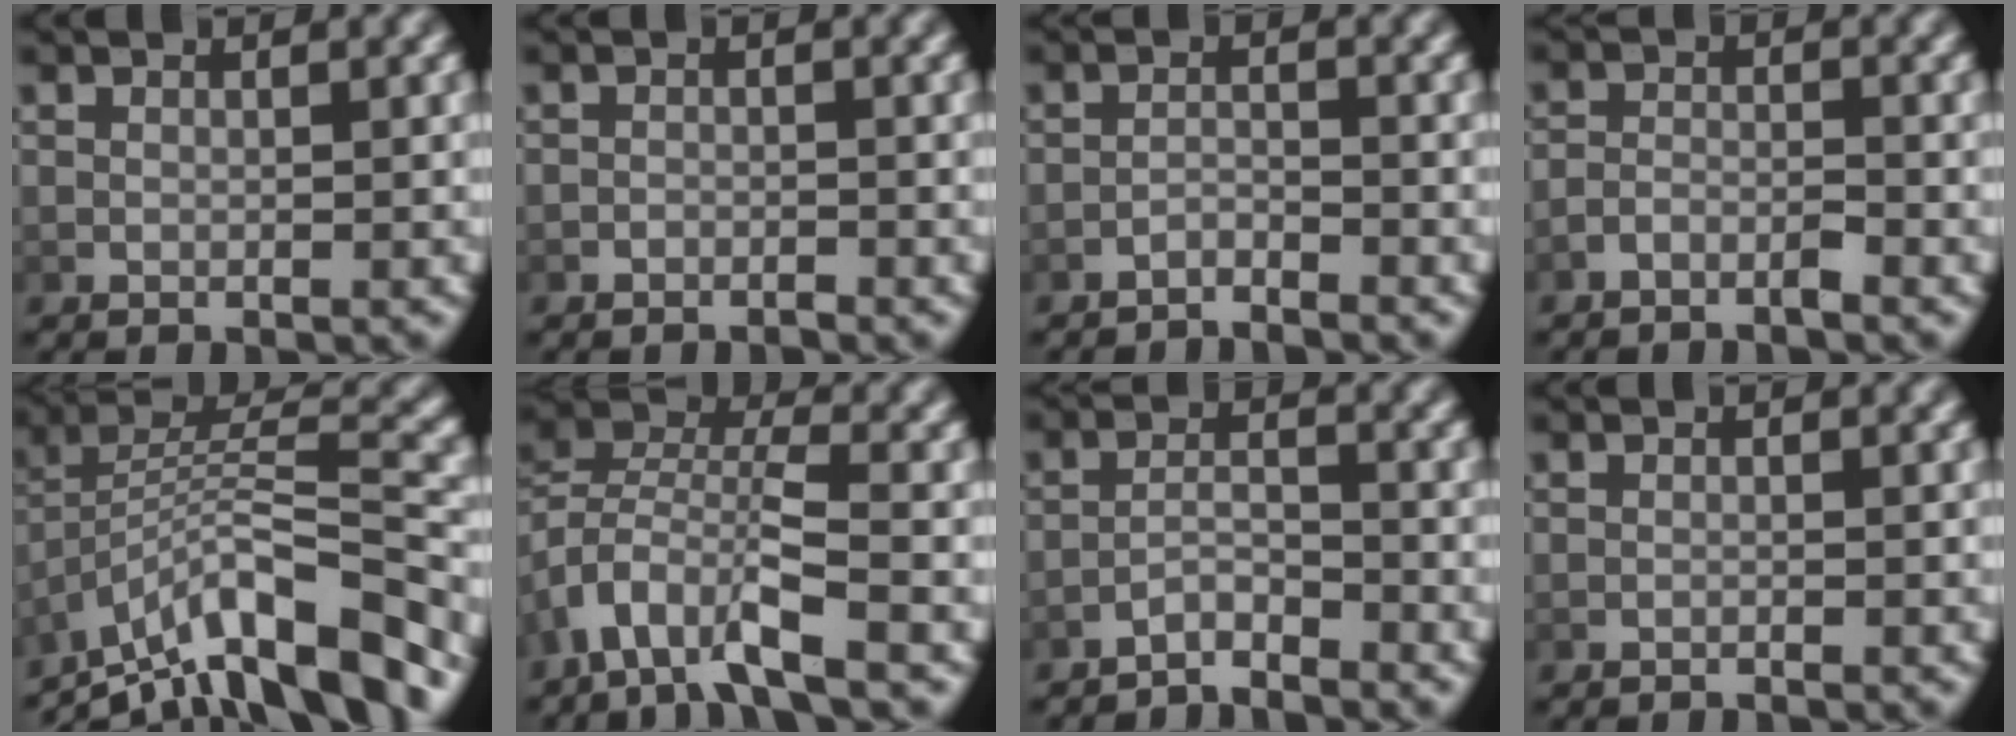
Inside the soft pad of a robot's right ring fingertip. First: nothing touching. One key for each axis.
{"total": 1.0, "fx": -1.0, "fy": 0.1, "fz": 0.0, "tx": -0.003, "ty": -0.003, "tz": -0.015}
{"total": 2.7, "fx": -2.6, "fy": 0.3, "fz": 0.1, "tx": -0.006, "ty": -0.011, "tz": -0.043}
{"total": 2.0, "fx": -1.8, "fy": 0.5, "fz": 0.5, "tx": -0.012, "ty": -0.005, "tz": -0.034}
{"total": 10.4, "fx": -4.6, "fy": 4.8, "fz": 8.0, "tx": -0.129, "ty": -0.014, "tz": -0.060}
{"total": 4.7, "fx": -0.5, "fy": 2.7, "fz": 3.8, "tx": -0.078, "ty": -0.001, "tz": -0.016}
{"total": 3.3, "fx": -3.1, "fy": 0.7, "fz": 0.9, "tx": -0.014, "ty": -0.007, "tz": -0.054}
{"total": 0.7, "fx": -0.7, "fy": -0.2, "fz": 0.0, "tx": -0.003, "ty": 0.002, "tz": -0.012}